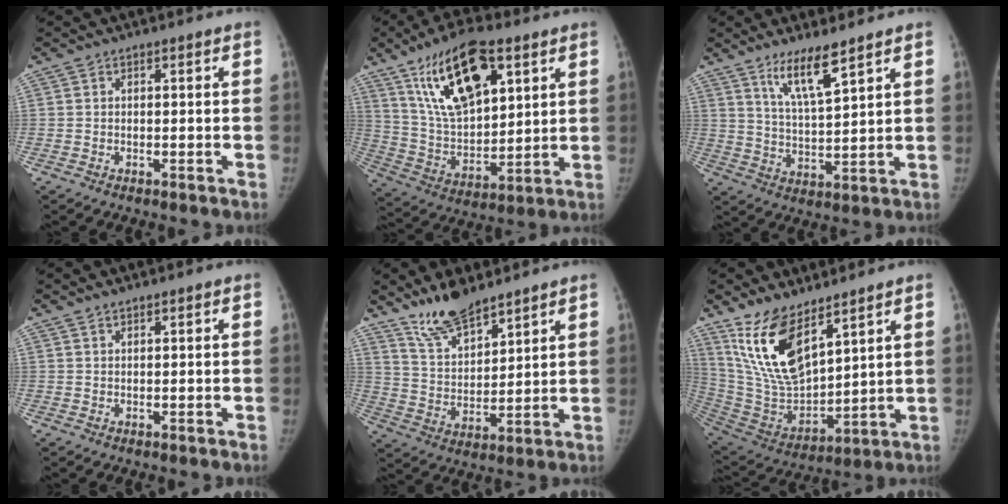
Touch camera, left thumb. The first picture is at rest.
{"total": 20.1, "force": [10.0, 9.1, 14.9], "torque": [-0.225, -0.035, 0.187]}
{"total": 8.4, "force": [5.9, 1.3, 5.9], "torque": [-0.106, -0.046, 0.116]}
{"total": 0.9, "force": [0.7, 0.2, 0.4], "torque": [-0.008, -0.002, 0.015]}
{"total": 10.5, "force": [8.6, 3.4, 4.9], "torque": [-0.069, -0.056, 0.171]}
{"total": 16.6, "force": [10.5, 6.8, 11.0], "torque": [-0.186, -0.058, 0.223]}